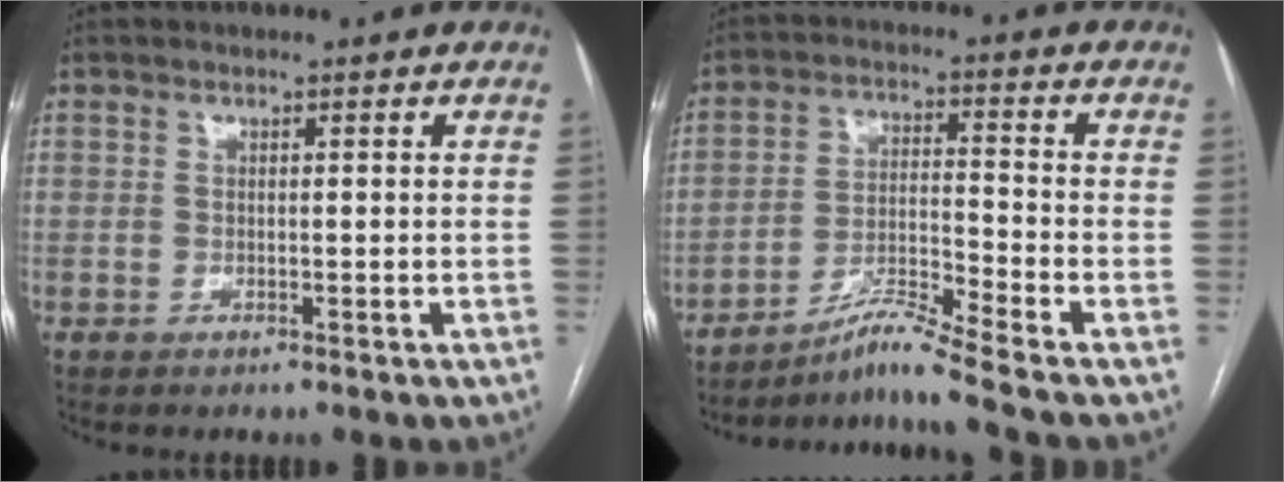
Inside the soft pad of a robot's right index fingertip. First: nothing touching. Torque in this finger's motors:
{"motor_torque": [-0.46, -0.97, 0.03, 0.02]}